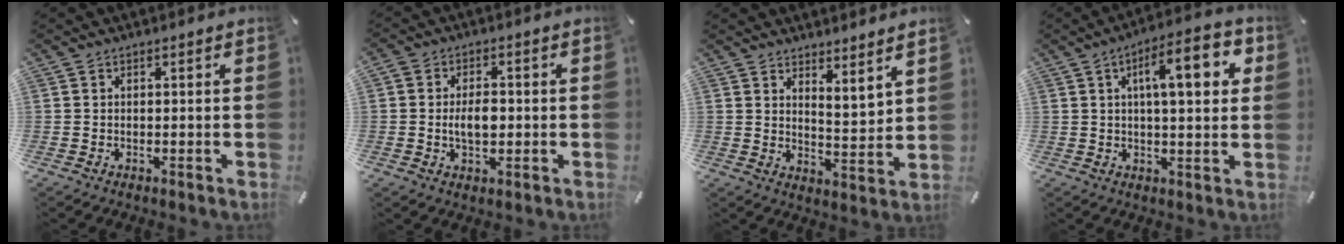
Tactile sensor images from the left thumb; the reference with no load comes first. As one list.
[{"total": 5.7, "force": [-0.5, 3.7, 4.2], "torque": [-0.075, 0.003, -0.012]}, {"total": 4.9, "force": [4.8, 0.4, 0.5], "torque": [-0.005, -0.051, 0.084]}, {"total": 13.3, "force": [4.4, 4.1, 11.9], "torque": [-0.181, 0.000, 0.062]}]